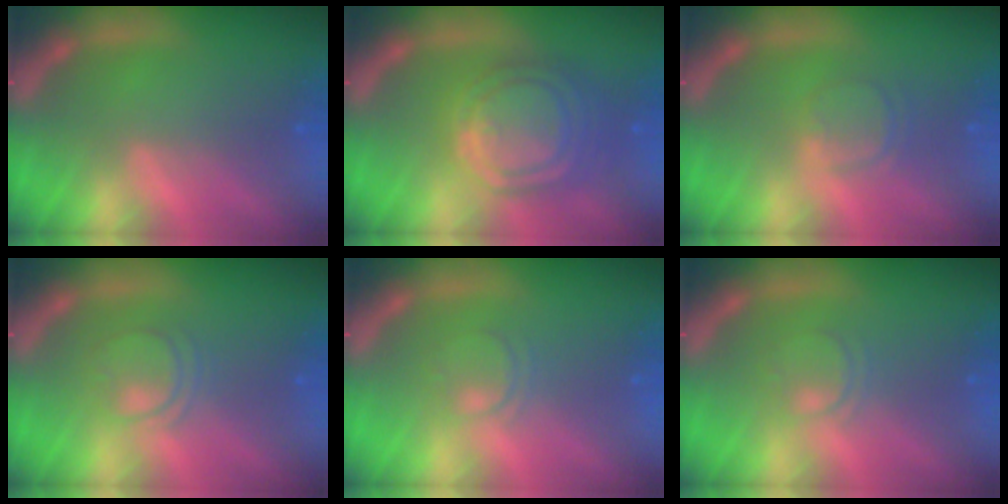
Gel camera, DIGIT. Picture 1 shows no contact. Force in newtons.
{"total": 9.5}
{"total": 2.4}
{"total": 3.0}
{"total": 2.0}
{"total": 2.0}